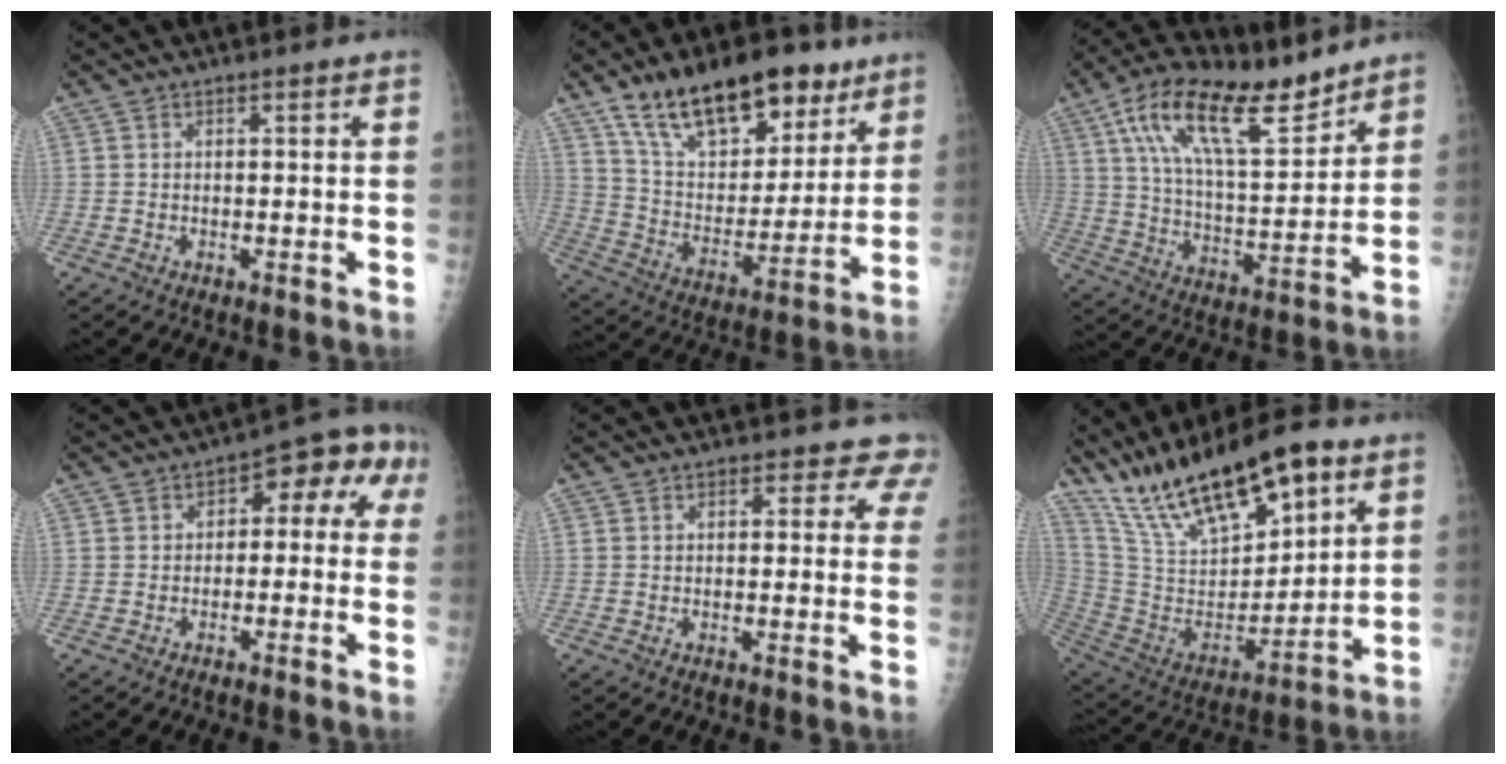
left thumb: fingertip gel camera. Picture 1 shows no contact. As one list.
[{"total": 22.7, "force": [14.7, 11.1, 13.3], "torque": [-0.173, -0.050, 0.253]}, {"total": 18.9, "force": [12.1, 6.9, 12.7], "torque": [-0.192, -0.050, 0.219]}, {"total": 7.7, "force": [0.2, 5.2, 5.7], "torque": [-0.027, 0.044, -0.012]}, {"total": 4.2, "force": [3.3, 2.4, 0.9], "torque": [0.027, -0.013, 0.019]}, {"total": 24.4, "force": [15.7, 9.1, 16.3], "torque": [-0.248, -0.048, 0.290]}]